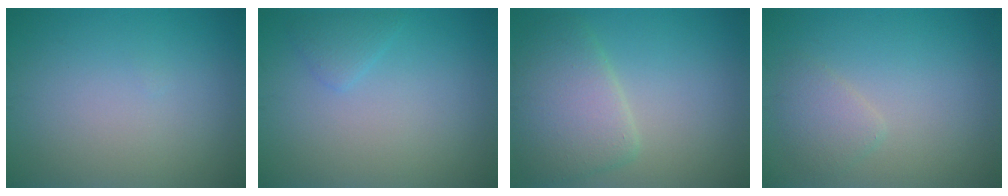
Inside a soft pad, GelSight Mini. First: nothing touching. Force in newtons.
{"total": 1.3, "press": 1.3, "slide": 0.1}
{"total": 5.1, "press": 5.0, "slide": 0.5}
{"total": 1.7, "press": 1.7, "slide": 0.2}